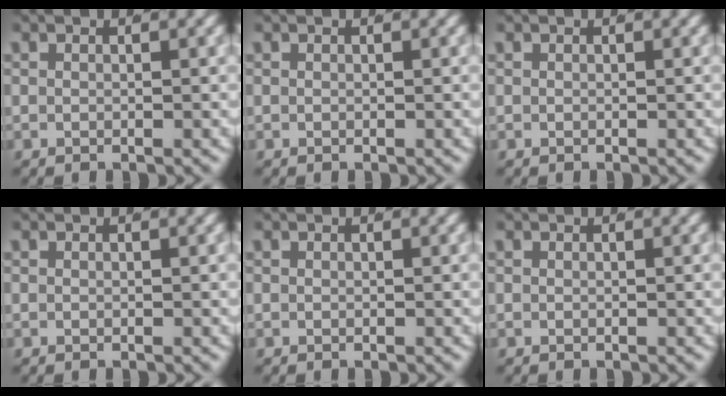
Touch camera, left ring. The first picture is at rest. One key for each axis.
{"total": 0.0}
{"total": 0.0}
{"total": 0.0}
{"total": 0.0}
{"total": 0.0}